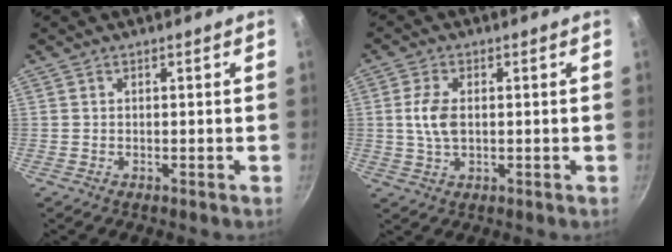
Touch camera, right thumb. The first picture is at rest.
{"total": 5.7, "force": [0.3, 3.2, 4.6], "torque": [-0.089, 0.005, 0.006]}